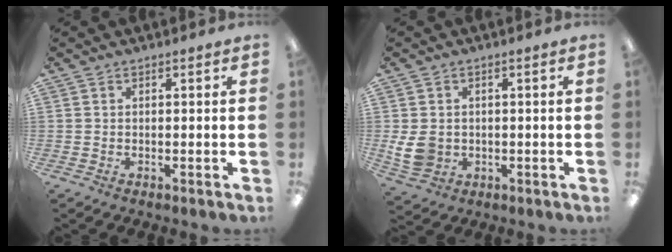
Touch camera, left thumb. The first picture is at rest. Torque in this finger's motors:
{"motor_torque": [0.11, 0.21, 0.28, -0.28, 0.02]}